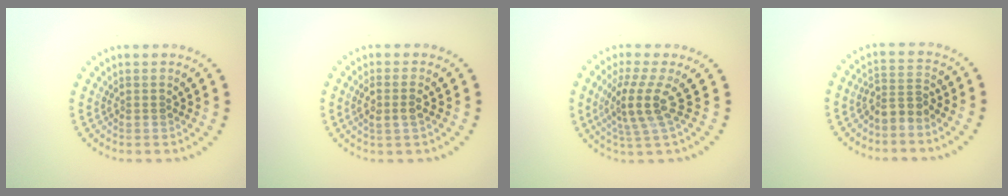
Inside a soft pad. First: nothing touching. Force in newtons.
{"total": 1.9, "press": 1.7, "slide": 0.9}
{"total": 3.6, "press": 2.7, "slide": 2.4}
{"total": 2.4, "press": 1.8, "slide": 1.6}